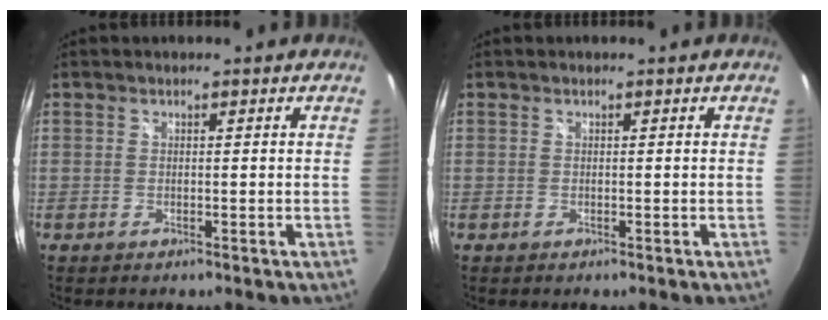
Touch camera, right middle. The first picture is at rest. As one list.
[{"total": 0.0}]